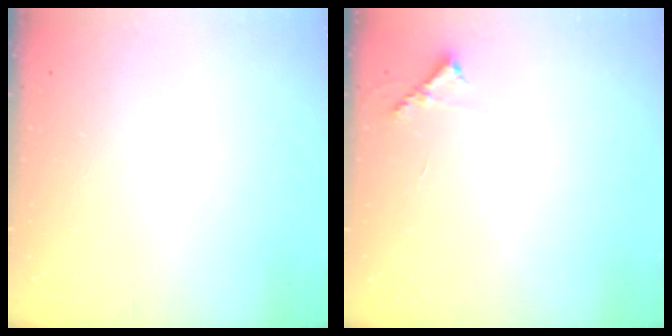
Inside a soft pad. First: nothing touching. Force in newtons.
{"total": 5.8, "press": 5.8, "slide": 0.5}